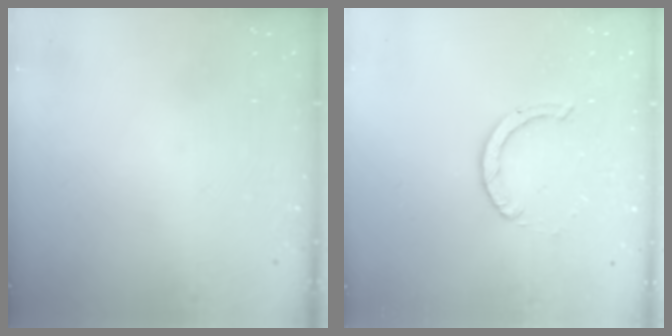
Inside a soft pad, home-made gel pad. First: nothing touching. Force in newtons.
{"total": 2.0, "press": 2.0, "slide": 0.2}